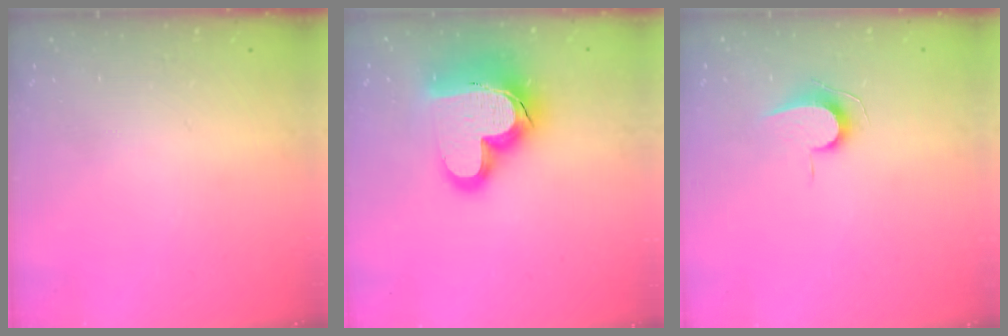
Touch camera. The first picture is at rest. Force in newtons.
{"total": 20.9, "press": 20.8, "slide": 1.9}
{"total": 7.0, "press": 7.0, "slide": 0.7}